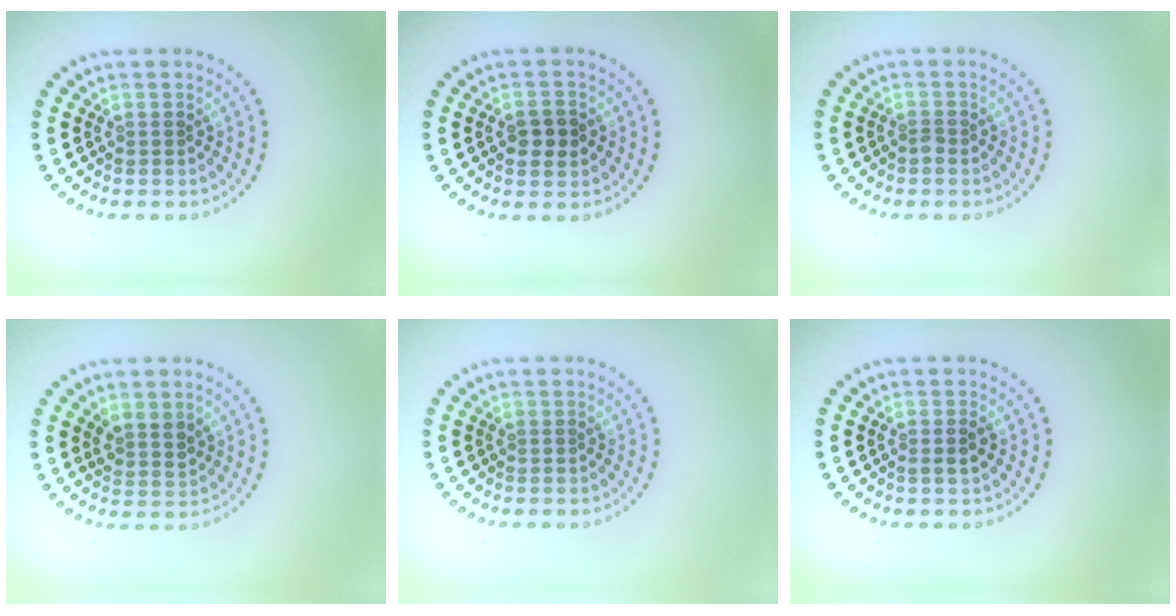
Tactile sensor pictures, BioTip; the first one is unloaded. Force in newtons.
{"total": 2.3, "press": 2.3, "slide": 0.2}
{"total": 0.7, "press": 0.5, "slide": 0.4}
{"total": 2.1, "press": 1.7, "slide": 1.2}
{"total": 0.0}
{"total": 1.1, "press": 1.0, "slide": 0.5}